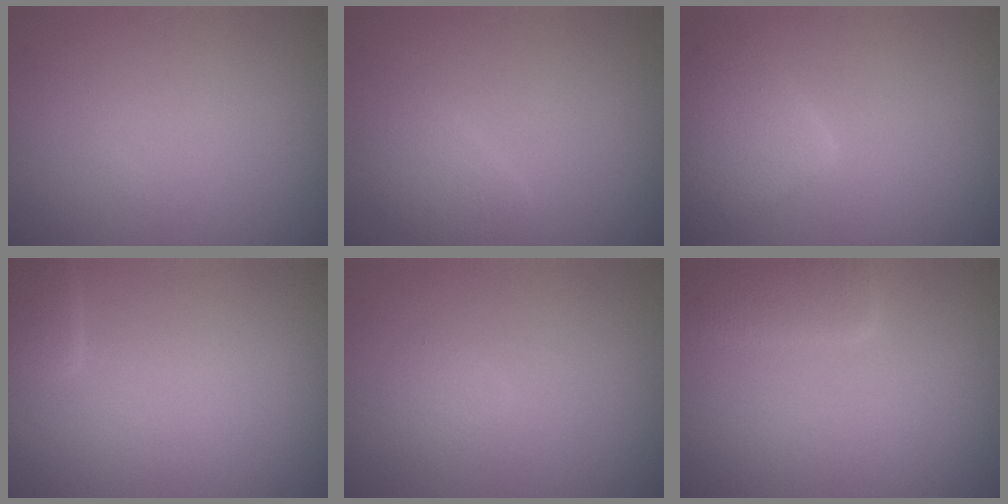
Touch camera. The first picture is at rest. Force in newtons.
{"total": 1.5, "press": 1.5, "slide": 0.1}
{"total": 4.2, "press": 4.2, "slide": 0.3}
{"total": 1.5, "press": 1.5, "slide": 0.1}
{"total": 0.9, "press": 0.9, "slide": 0.0}
{"total": 2.9, "press": 2.9, "slide": 0.1}